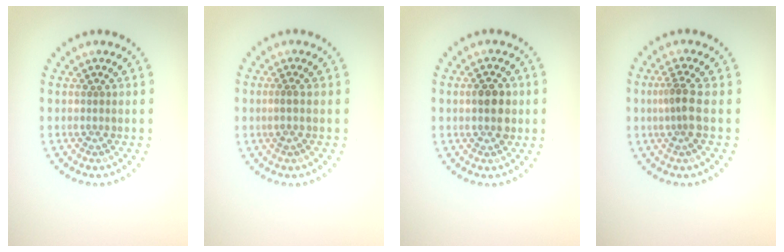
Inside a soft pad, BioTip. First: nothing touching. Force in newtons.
{"total": 0.5, "press": 0.3, "slide": 0.4}
{"total": 2.9, "press": 2.9, "slide": 0.2}
{"total": 2.3, "press": 1.8, "slide": 1.5}